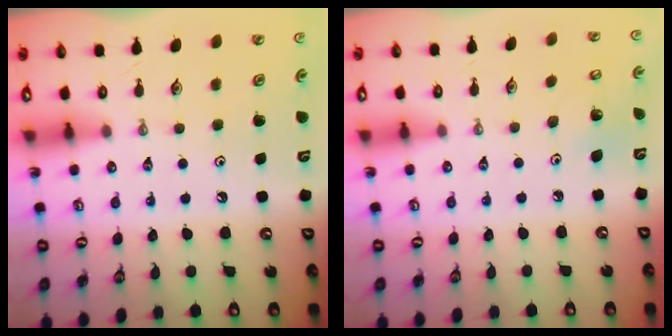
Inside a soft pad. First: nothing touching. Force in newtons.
{"total": 4.3, "press": 4.3, "slide": 0.3}